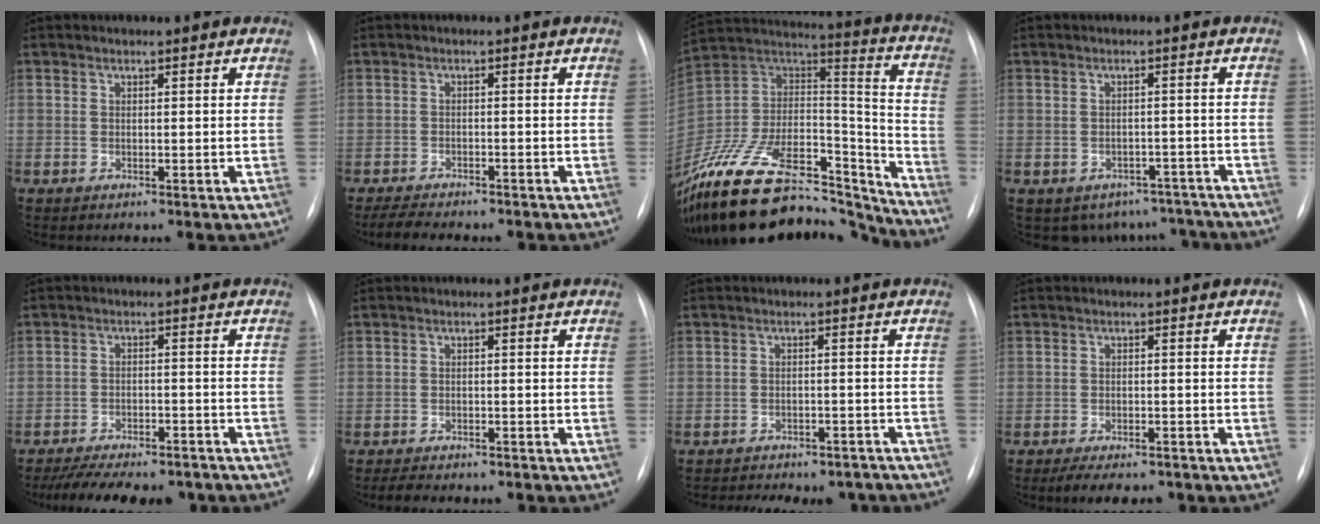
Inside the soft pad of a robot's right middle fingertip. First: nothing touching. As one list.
[{"total": 7.3, "force": [-6.3, 1.8, 3.2], "torque": [-0.052, -0.008, -0.086]}, {"total": 31.4, "force": [-25.7, 10.2, 14.9], "torque": [-0.273, 0.008, -0.412]}, {"total": 9.1, "force": [-7.4, 5.3, 0.8], "torque": [0.004, 0.025, -0.079]}, {"total": 15.2, "force": [-13.1, 4.7, 6.1], "torque": [-0.122, 0.000, -0.177]}, {"total": 6.4, "force": [-5.5, 2.0, 2.7], "torque": [-0.044, -0.005, -0.068]}, {"total": 13.8, "force": [-12.2, 5.3, 3.9], "torque": [-0.072, 0.010, -0.134]}, {"total": 6.9, "force": [-5.7, 2.4, 3.0], "torque": [-0.039, -0.005, -0.078]}]